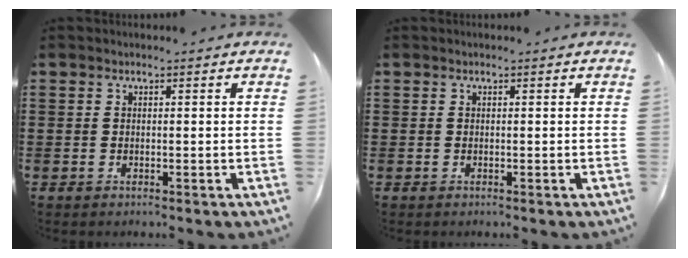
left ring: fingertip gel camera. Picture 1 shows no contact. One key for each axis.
{"total": 0.0}